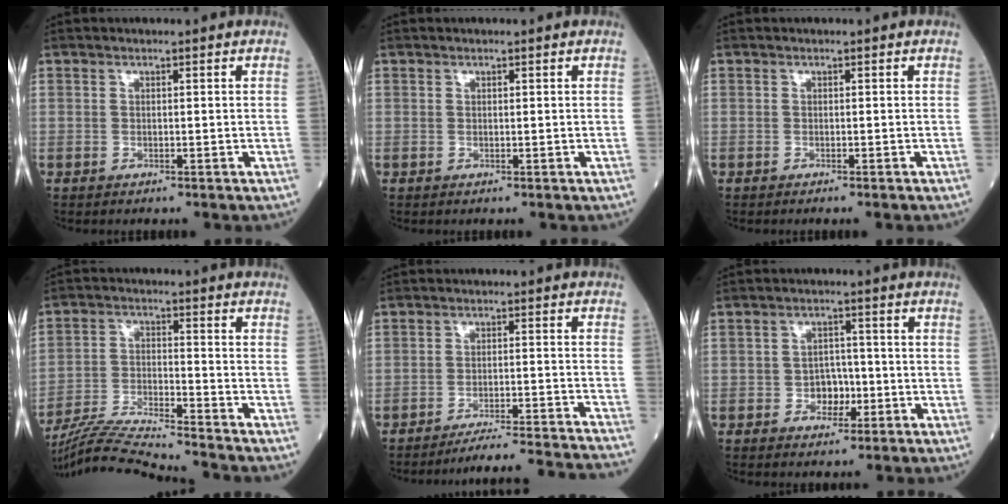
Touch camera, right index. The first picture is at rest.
{"total": 0.0}
{"total": 0.7, "force": [-0.6, -0.2, 0.4], "torque": [-0.002, 0.003, -0.008]}
{"total": 12.4, "force": [-11.8, -2.0, 3.5], "torque": [-0.061, -0.008, -0.210]}
{"total": 16.4, "force": [-15.6, -2.3, 4.4], "torque": [-0.037, -0.029, -0.211]}
{"total": 3.9, "force": [-1.2, 2.9, 2.4], "torque": [-0.030, 0.009, -0.018]}